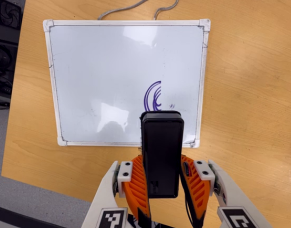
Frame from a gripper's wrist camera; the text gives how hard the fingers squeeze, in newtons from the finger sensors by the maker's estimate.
{"total": 6.7, "left": 5.5, "right": 7.9}